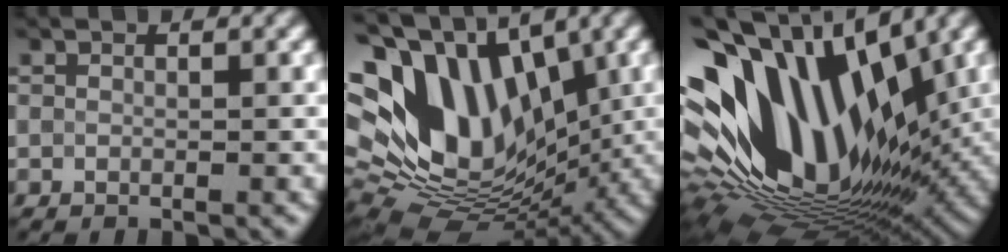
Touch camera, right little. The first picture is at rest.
{"total": 17.0, "force": [3.0, 11.4, 12.2], "torque": [-0.242, -0.005, 0.067]}
{"total": 16.7, "force": [3.5, 10.0, 12.9], "torque": [-0.244, 0.023, 0.049]}